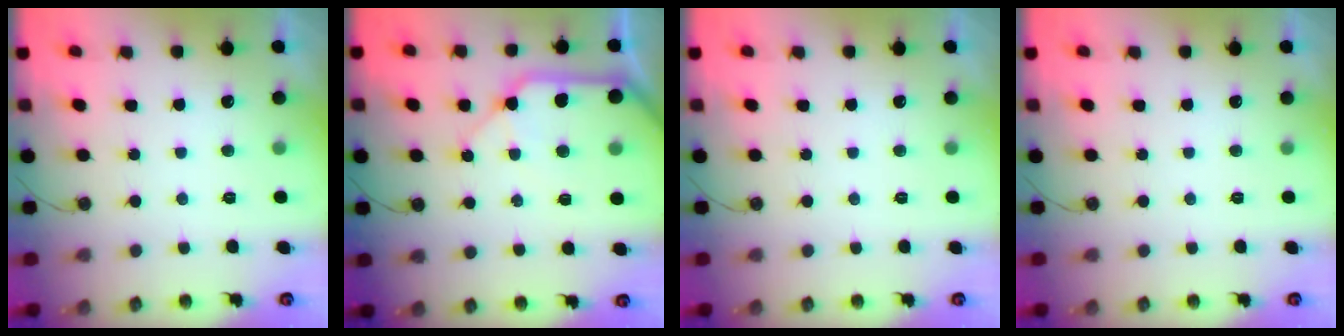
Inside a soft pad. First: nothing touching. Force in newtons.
{"total": 13.2, "press": 13.1, "slide": 1.9}
{"total": 0.0}
{"total": 0.0}